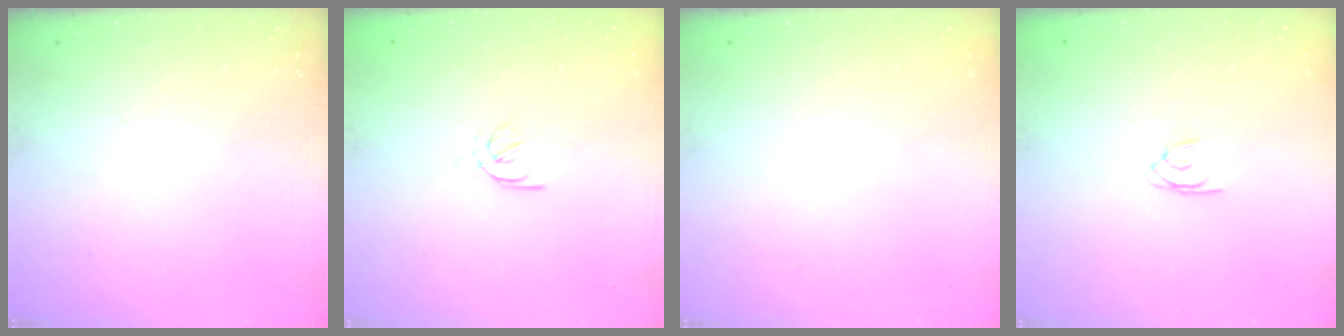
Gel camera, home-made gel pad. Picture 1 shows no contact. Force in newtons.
{"total": 2.3, "press": 2.3, "slide": 0.6}
{"total": 0.0}
{"total": 1.4, "press": 1.4, "slide": 0.2}